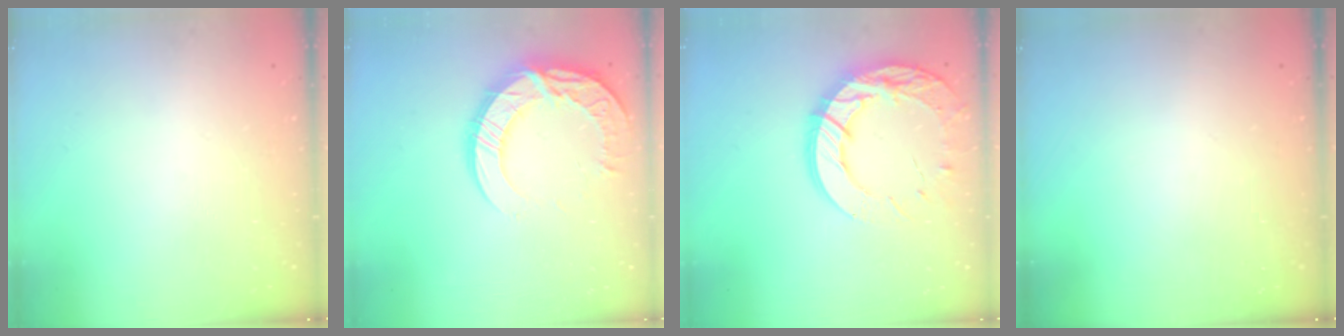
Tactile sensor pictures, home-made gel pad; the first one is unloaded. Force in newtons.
{"total": 17.2, "press": 17.2, "slide": 0.7}
{"total": 18.0, "press": 17.9, "slide": 1.6}
{"total": 0.0}